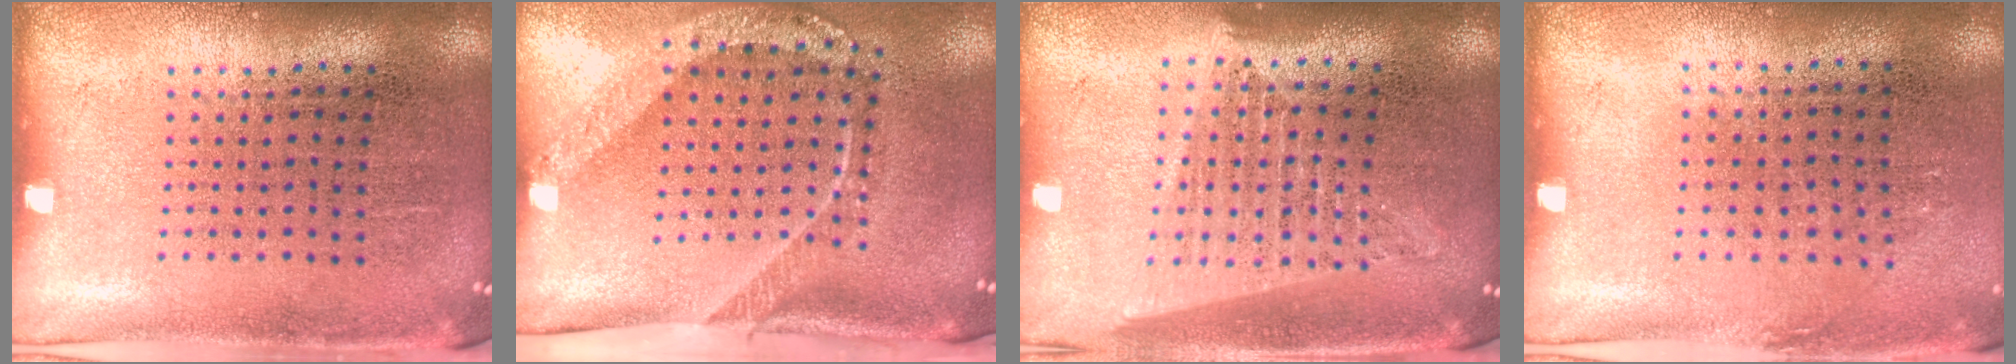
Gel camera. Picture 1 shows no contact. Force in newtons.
{"total": 2.5, "press": 1.7, "slide": 1.8}
{"total": 1.8, "press": 1.6, "slide": 0.8}
{"total": 0.9, "press": 0.6, "slide": 0.6}